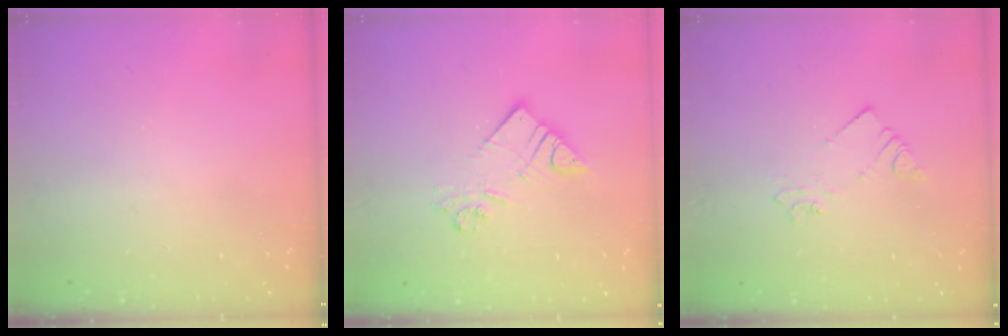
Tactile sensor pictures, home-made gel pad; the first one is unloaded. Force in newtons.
{"total": 8.6, "press": 8.6, "slide": 0.5}
{"total": 2.7, "press": 2.7, "slide": 0.3}